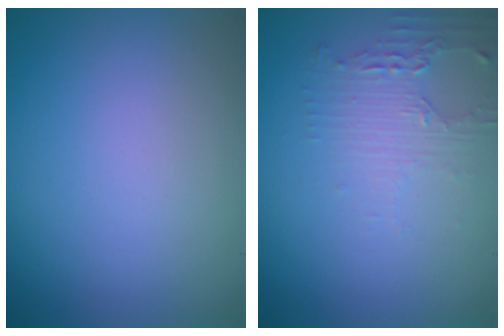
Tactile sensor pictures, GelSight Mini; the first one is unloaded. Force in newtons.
{"total": 1.8, "press": 1.8, "slide": 0.4}